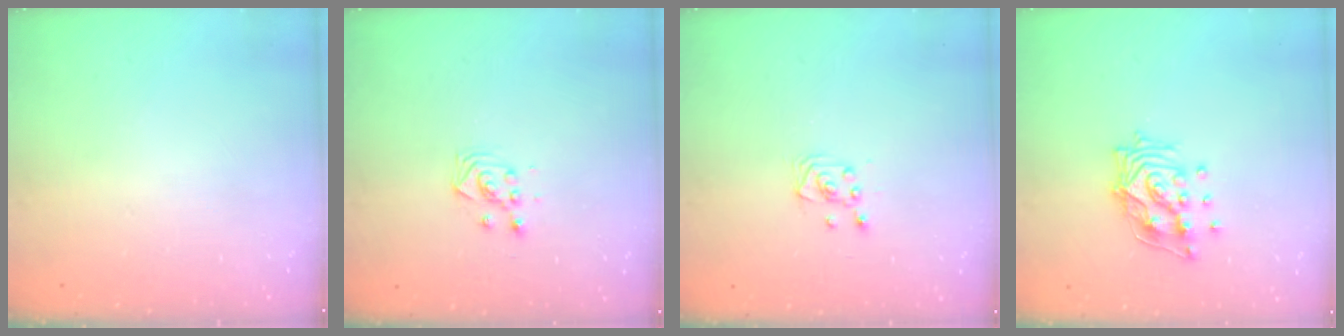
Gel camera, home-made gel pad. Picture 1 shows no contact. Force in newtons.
{"total": 2.9, "press": 2.9, "slide": 0.4}
{"total": 2.2, "press": 2.2, "slide": 0.3}
{"total": 12.9, "press": 12.8, "slide": 1.2}